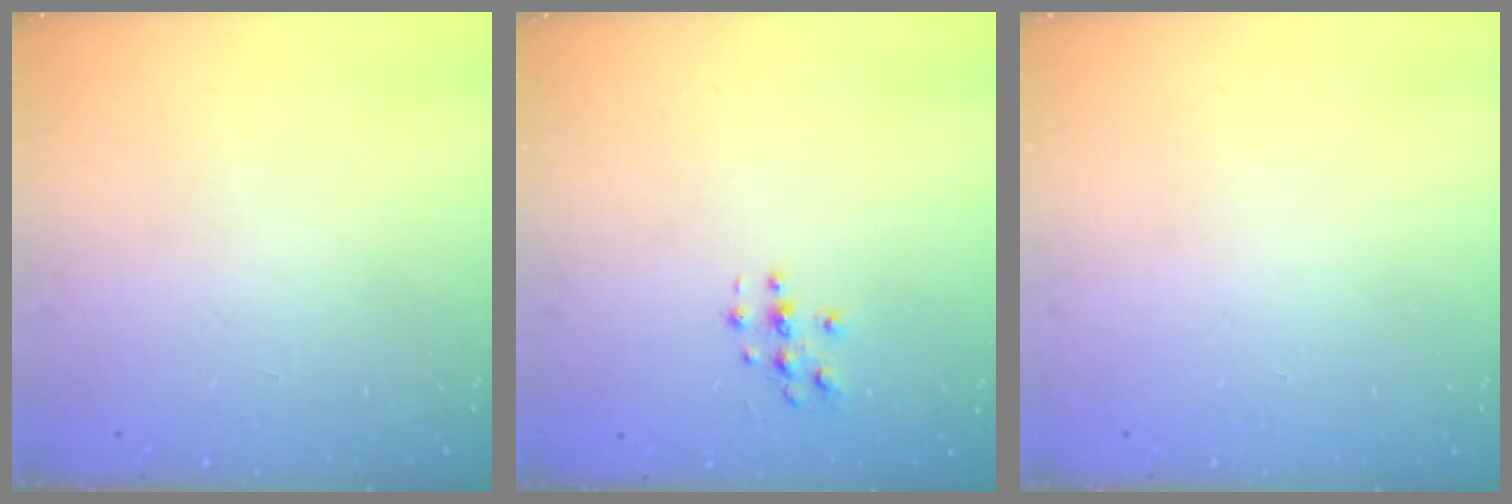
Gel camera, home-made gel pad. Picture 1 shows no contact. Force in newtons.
{"total": 2.8, "press": 2.8, "slide": 0.3}
{"total": 0.0}